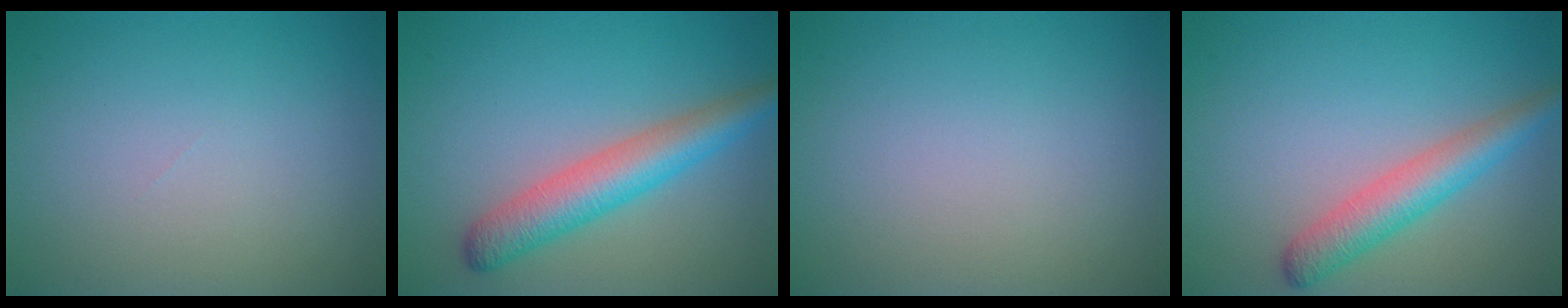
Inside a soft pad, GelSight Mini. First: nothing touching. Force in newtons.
{"total": 5.0, "press": 5.0, "slide": 0.1}
{"total": 0.0}
{"total": 3.9, "press": 3.9, "slide": 0.2}